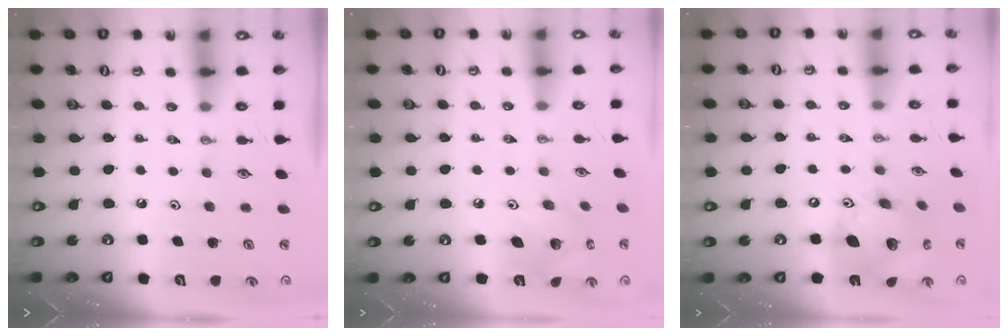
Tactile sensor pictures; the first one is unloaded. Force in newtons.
{"total": 7.2, "press": 7.2, "slide": 0.3}
{"total": 18.5, "press": 18.2, "slide": 3.3}